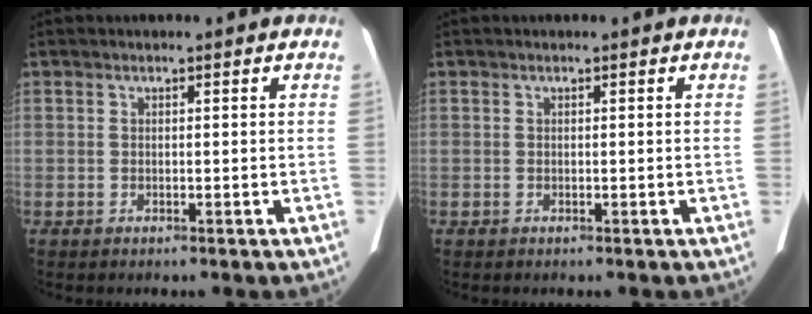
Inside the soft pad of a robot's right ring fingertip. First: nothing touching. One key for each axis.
{"total": 0.0}